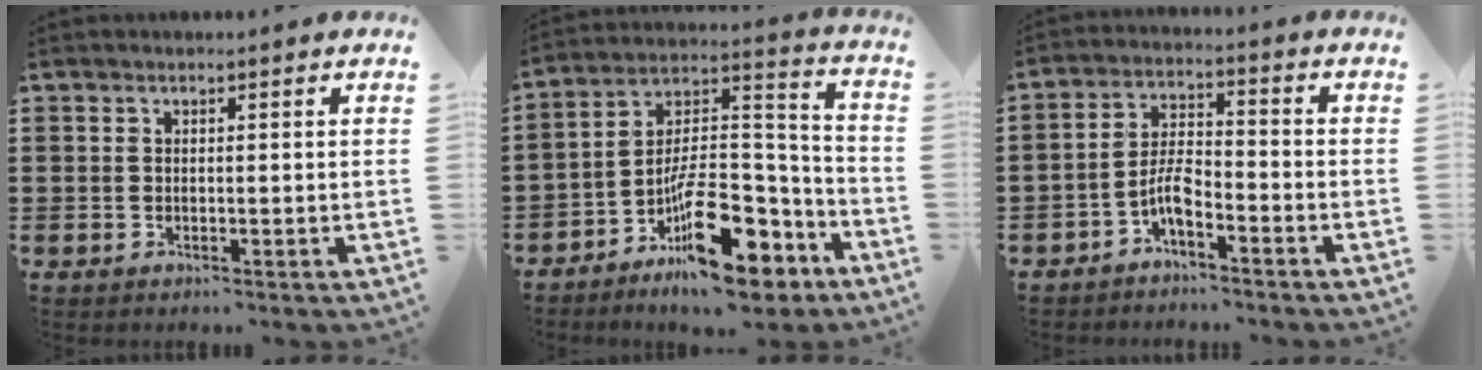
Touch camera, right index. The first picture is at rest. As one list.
[{"total": 16.0, "force": [-10.1, 6.0, 10.8], "torque": [-0.167, 0.034, -0.174]}, {"total": 5.2, "force": [-3.2, 1.6, 3.8], "torque": [-0.096, 0.001, -0.070]}]